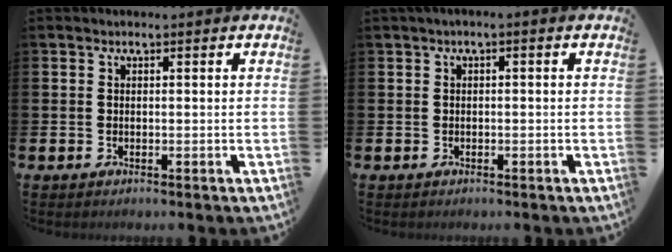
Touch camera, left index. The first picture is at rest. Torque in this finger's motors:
{"motor_torque": [1.03, -1.10, 0.83, 0.21]}